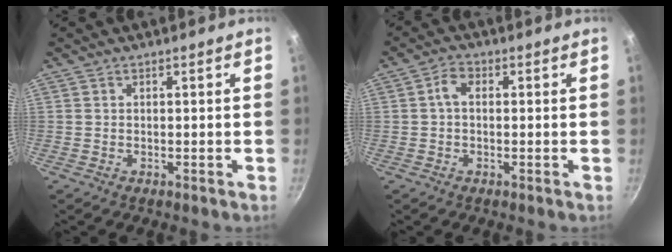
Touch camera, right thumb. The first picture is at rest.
{"total": 2.9, "force": [0.1, 1.9, 2.1], "torque": [-0.040, 0.010, -0.005]}